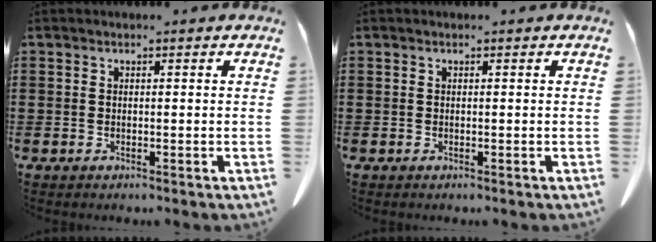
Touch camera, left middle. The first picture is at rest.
{"total": 0.0}